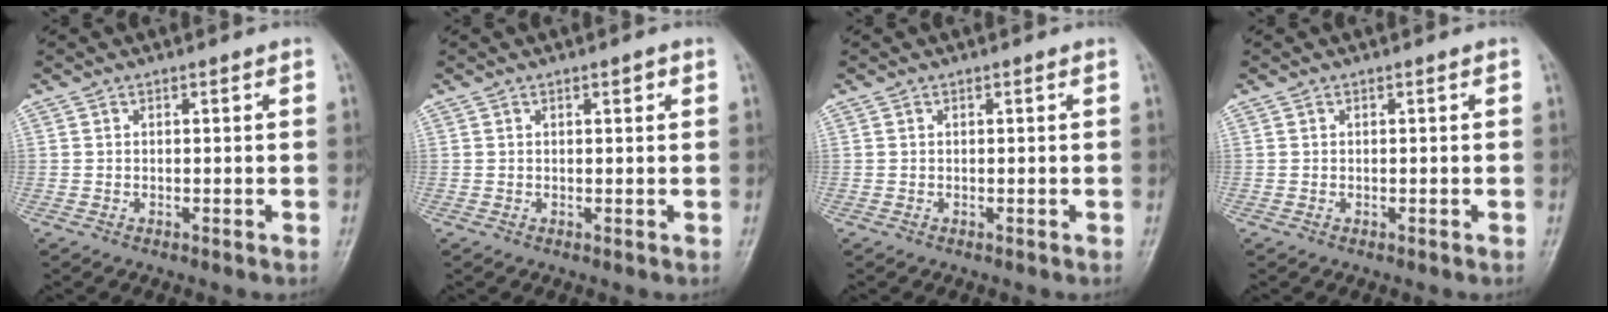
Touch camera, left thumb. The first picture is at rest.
{"total": 1.2, "force": [0.6, 0.4, 1.0], "torque": [-0.013, 0.001, 0.007]}
{"total": 0.0}
{"total": 0.0}